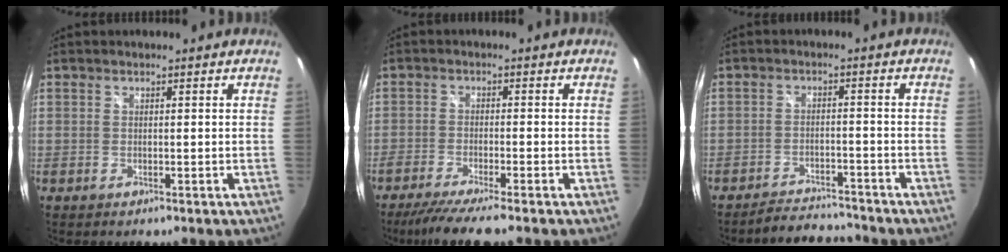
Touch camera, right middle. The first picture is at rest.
{"total": 7.5, "force": [-6.2, -0.5, 4.1], "torque": [-0.096, -0.026, -0.106]}
{"total": 7.0, "force": [-6.9, 1.1, 1.1], "torque": [-0.040, 0.004, -0.104]}